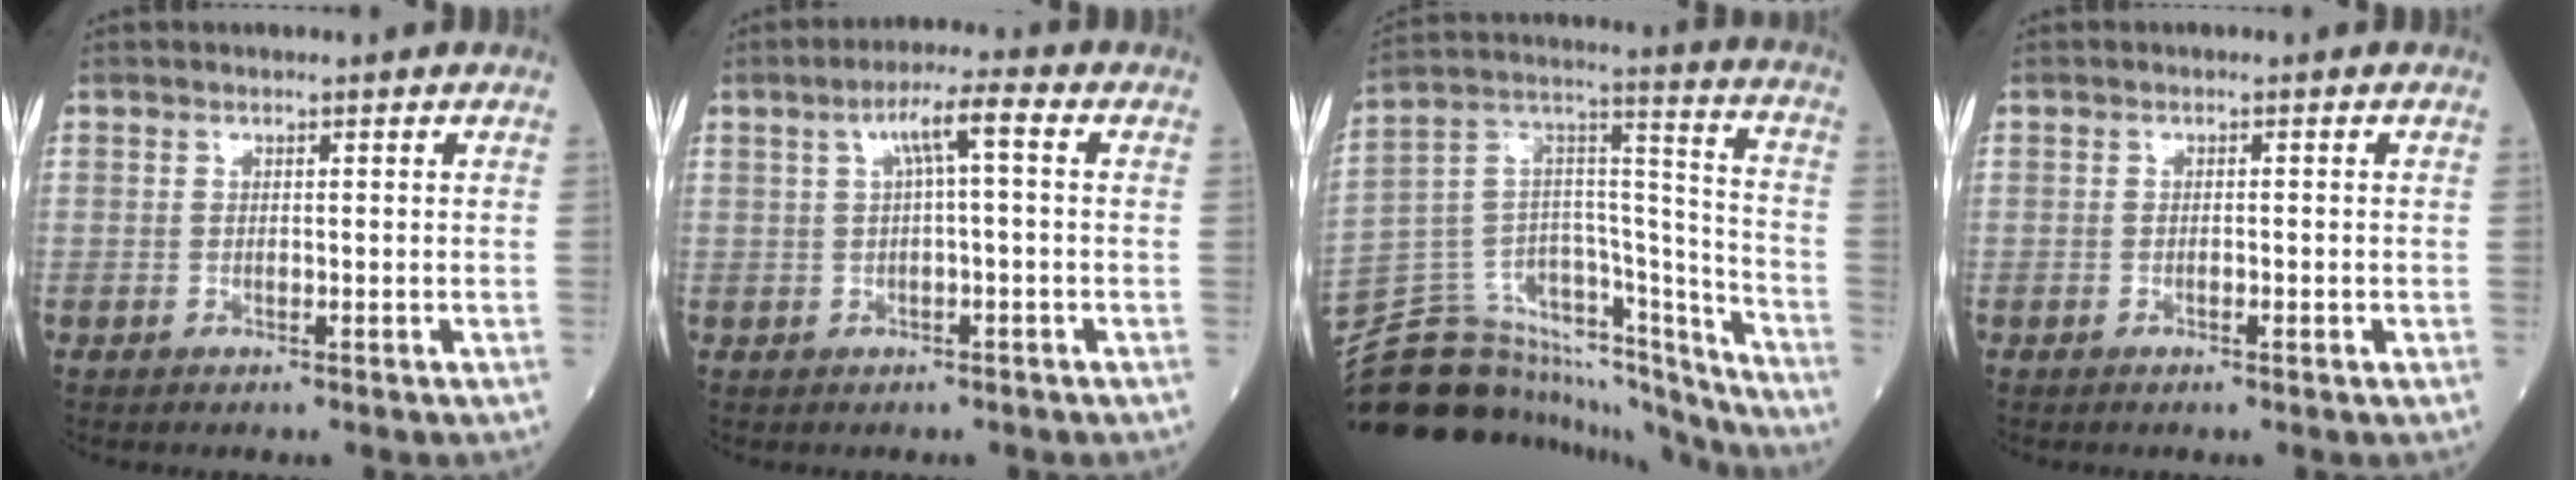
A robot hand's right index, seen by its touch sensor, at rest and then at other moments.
{"total": 4.9, "force": [1.1, 0.3, 4.7], "torque": [-0.084, 0.018, 0.020]}
{"total": 27.9, "force": [-25.8, 7.1, 8.1], "torque": [-0.150, 0.055, -0.393]}
{"total": 1.0, "force": [-0.4, 0.2, 0.9], "torque": [-0.018, 0.000, -0.007]}